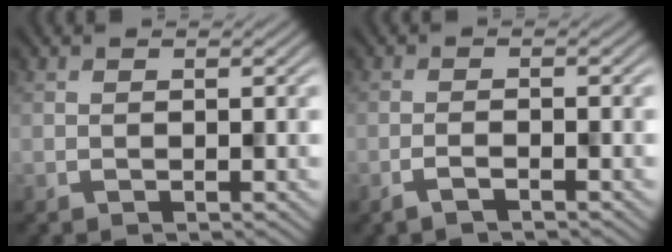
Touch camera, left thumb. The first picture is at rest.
{"total": 1.7, "force": [-1.4, 0.3, 0.9], "torque": [-0.010, 0.004, -0.029]}